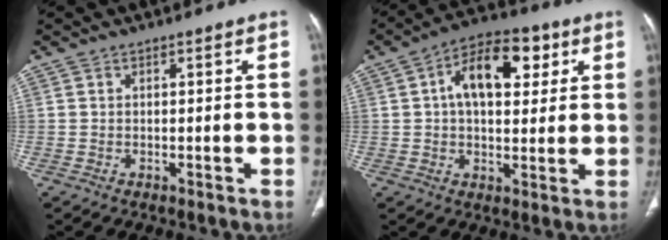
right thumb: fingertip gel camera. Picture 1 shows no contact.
{"total": 14.1, "force": [4.2, 8.0, 10.8], "torque": [-0.143, 0.014, 0.060]}